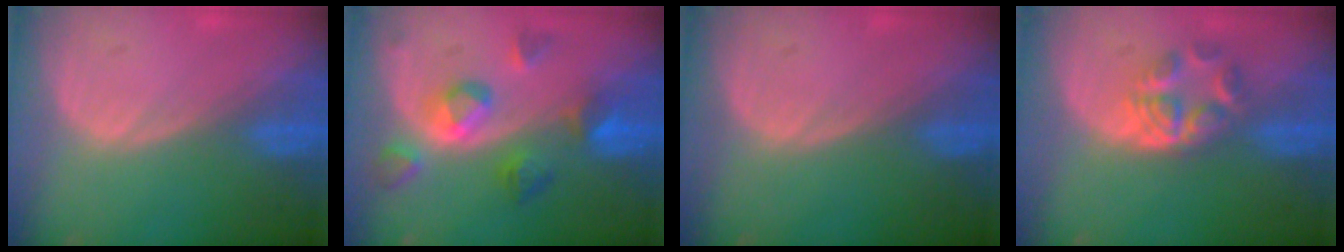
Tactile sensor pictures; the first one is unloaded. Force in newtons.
{"total": 7.5, "press": 7.1, "slide": 2.6}
{"total": 0.0}
{"total": 6.1, "press": 5.1, "slide": 3.4}